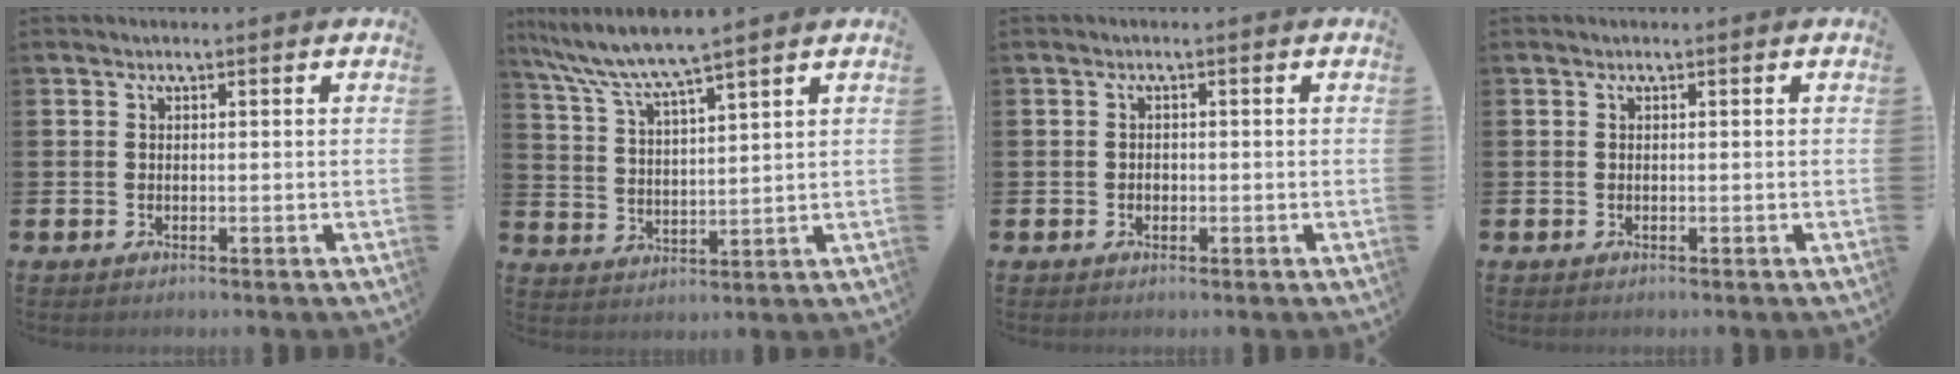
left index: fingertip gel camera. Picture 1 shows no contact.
{"total": 7.3, "force": [6.6, -0.1, 3.0], "torque": [-0.083, -0.032, 0.114]}
{"total": 0.8, "force": [-0.2, 0.7, 0.3], "torque": [-0.002, 0.002, -0.006]}
{"total": 0.0}